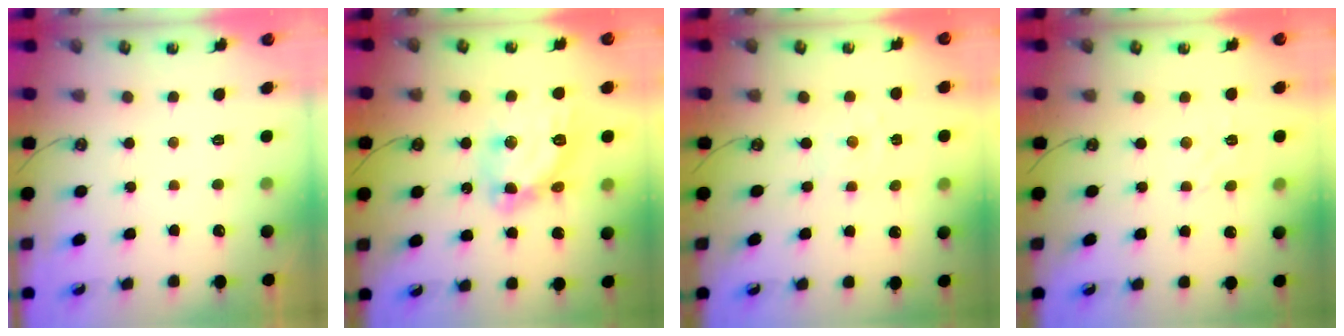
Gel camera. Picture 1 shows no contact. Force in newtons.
{"total": 13.9, "press": 13.9, "slide": 1.3}
{"total": 0.0}
{"total": 1.4, "press": 1.2, "slide": 0.7}